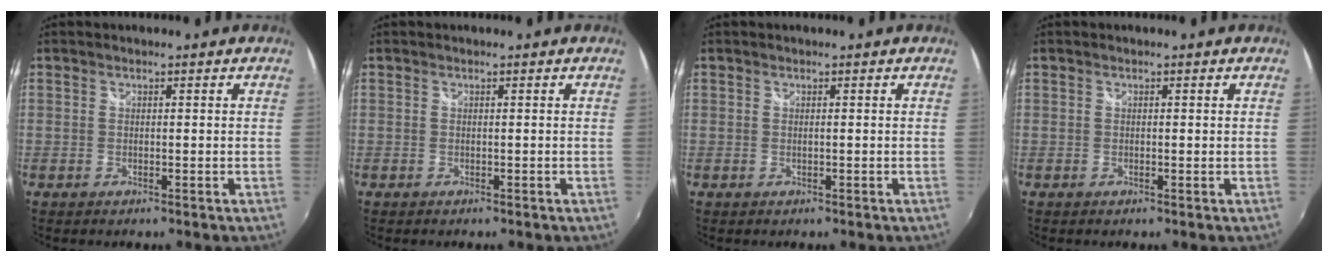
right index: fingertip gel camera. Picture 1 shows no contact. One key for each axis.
{"total": 0.0}
{"total": 0.0}
{"total": 0.0}